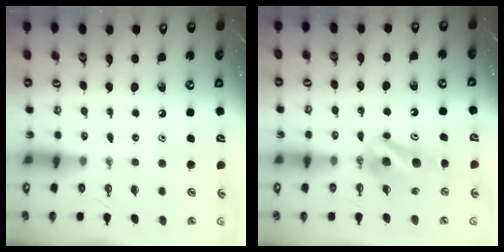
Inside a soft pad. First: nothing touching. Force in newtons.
{"total": 7.8, "press": 5.0, "slide": 6.0}